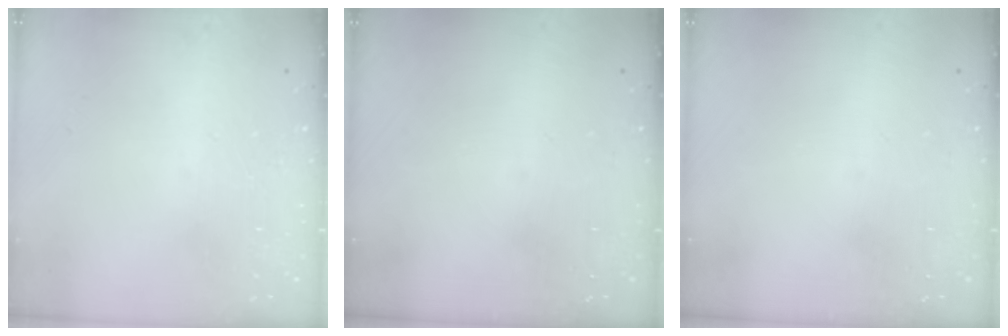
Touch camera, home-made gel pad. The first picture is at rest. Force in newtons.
{"total": 0.0}
{"total": 0.0}